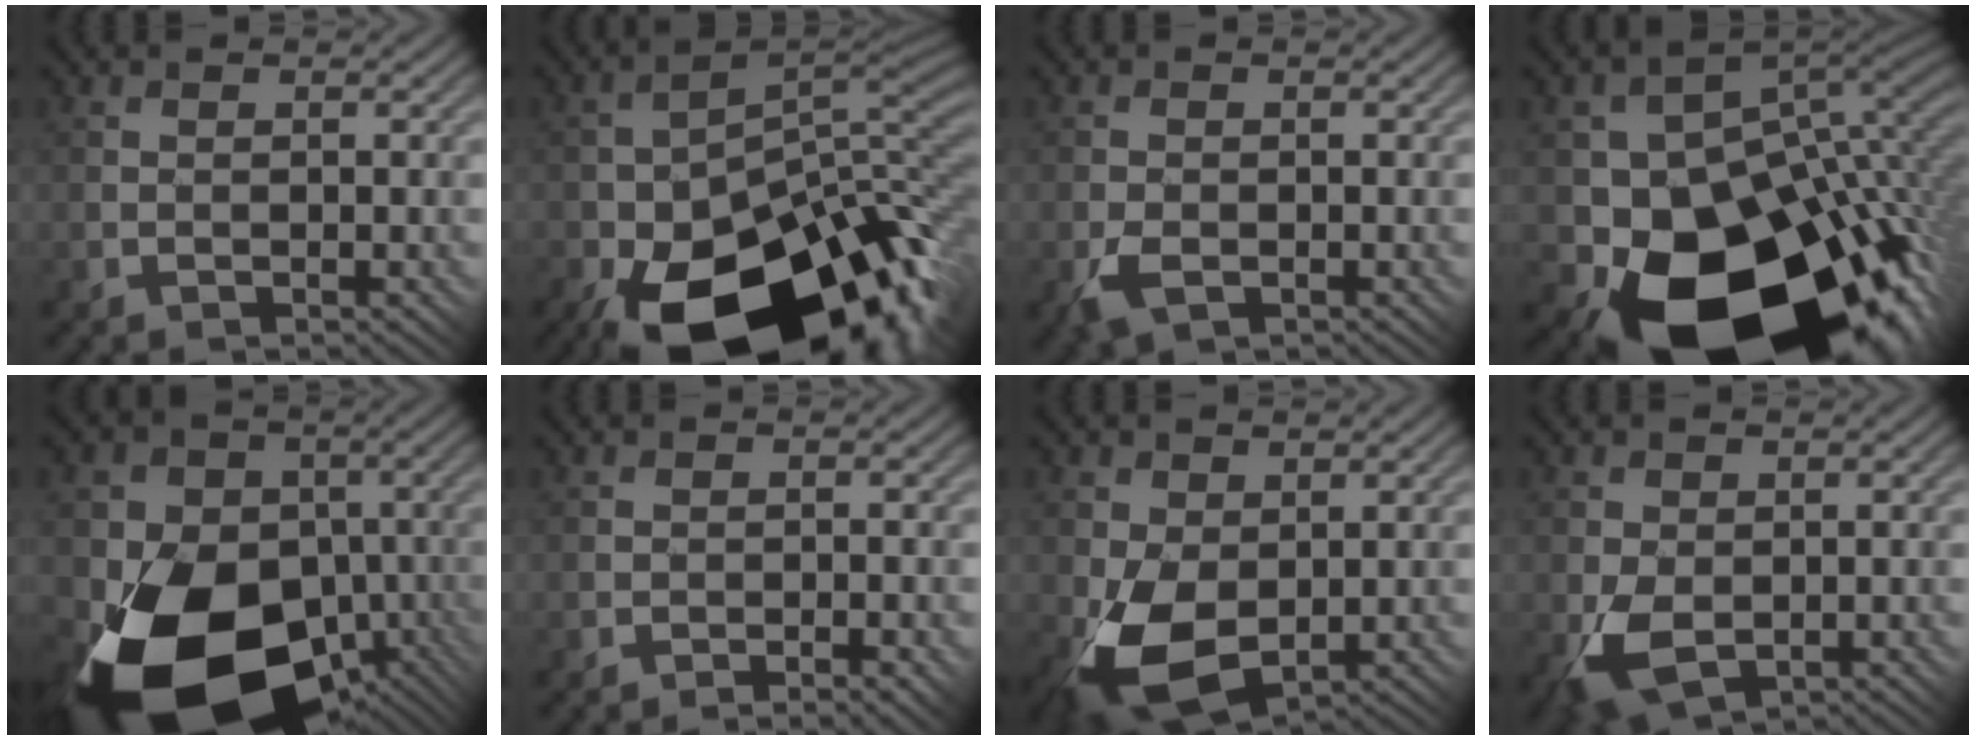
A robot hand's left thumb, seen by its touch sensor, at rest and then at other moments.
{"total": 19.5, "force": [-9.8, 10.0, 13.6], "torque": [-0.227, -0.048, -0.137]}
{"total": 2.7, "force": [-1.2, 1.7, 1.6], "torque": [-0.036, -0.009, -0.030]}
{"total": 19.6, "force": [-6.1, 13.8, 12.5], "torque": [-0.213, -0.070, -0.076]}
{"total": 19.5, "force": [-7.0, 14.6, 11.0], "torque": [-0.212, -0.043, -0.100]}
{"total": 1.6, "force": [-1.2, 0.5, 0.8], "torque": [-0.005, 0.003, -0.017]}
{"total": 8.0, "force": [-1.4, 5.0, 6.1], "torque": [-0.136, -0.015, -0.033]}
{"total": 4.9, "force": [-1.3, 3.4, 3.3], "torque": [-0.075, -0.013, -0.027]}